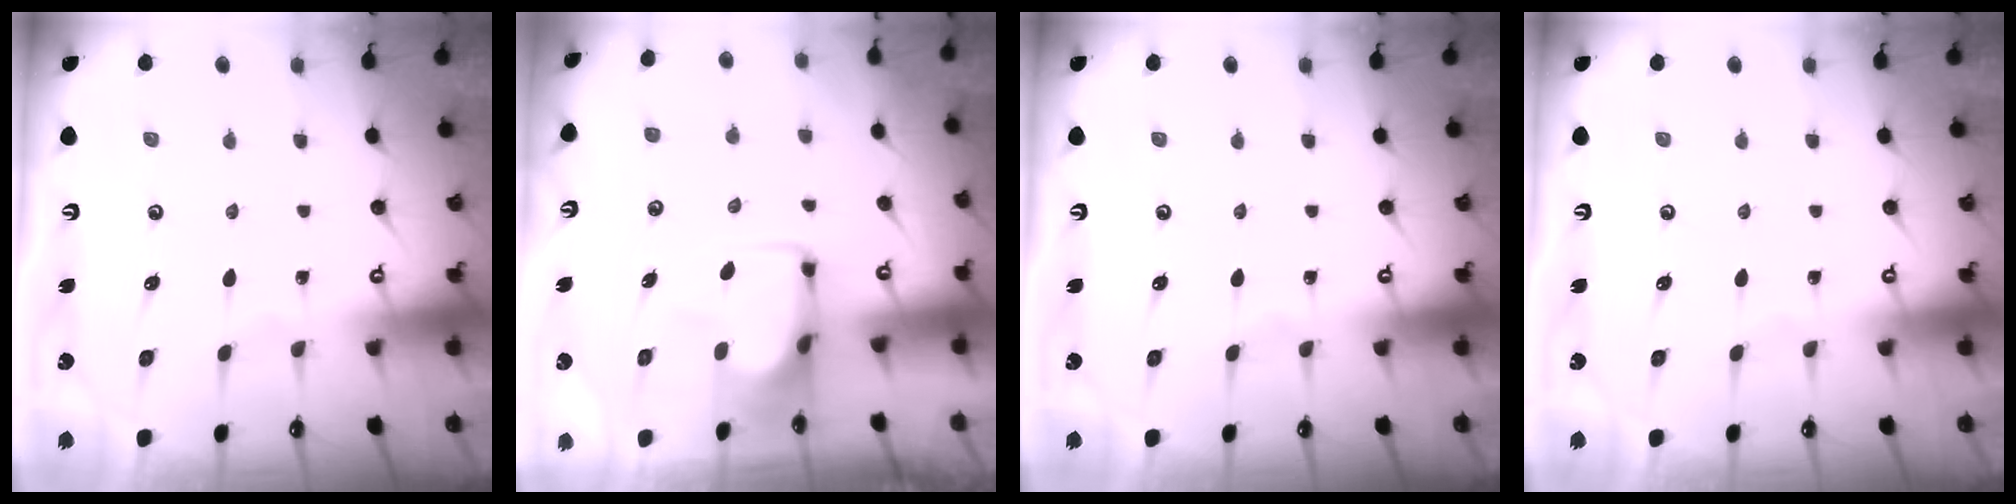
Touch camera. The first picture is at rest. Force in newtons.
{"total": 2.2, "press": 2.1, "slide": 0.7}
{"total": 0.0}
{"total": 0.0}